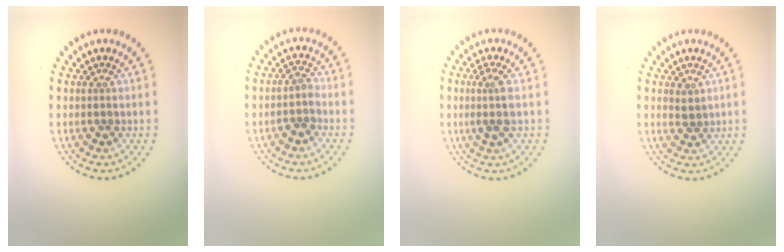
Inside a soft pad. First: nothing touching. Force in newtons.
{"total": 1.5, "press": 1.2, "slide": 0.9}
{"total": 2.0, "press": 1.7, "slide": 1.0}
{"total": 0.7, "press": 0.5, "slide": 0.5}